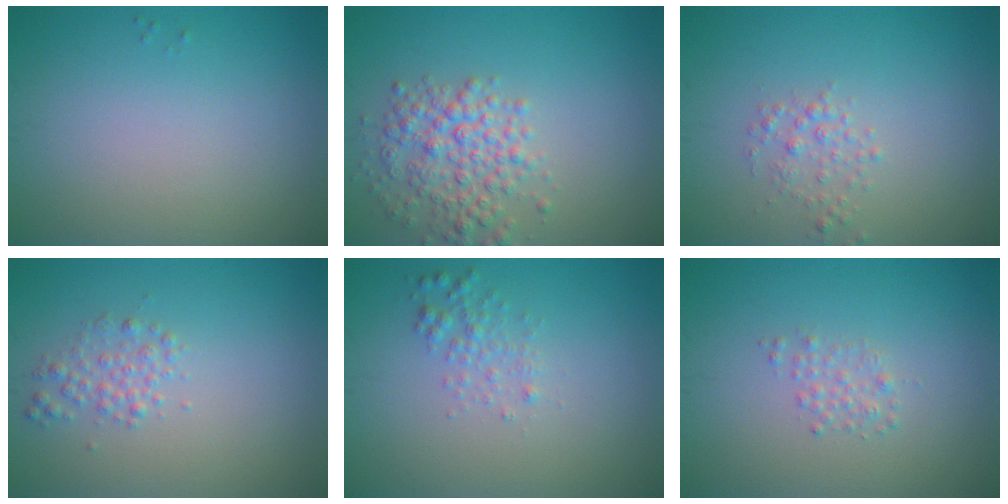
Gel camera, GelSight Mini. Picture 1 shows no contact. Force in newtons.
{"total": 4.2, "press": 4.2, "slide": 0.1}
{"total": 1.5, "press": 1.5, "slide": 0.0}
{"total": 1.7, "press": 1.7, "slide": 0.0}
{"total": 1.5, "press": 1.5, "slide": 0.1}
{"total": 1.2, "press": 1.2, "slide": 0.0}